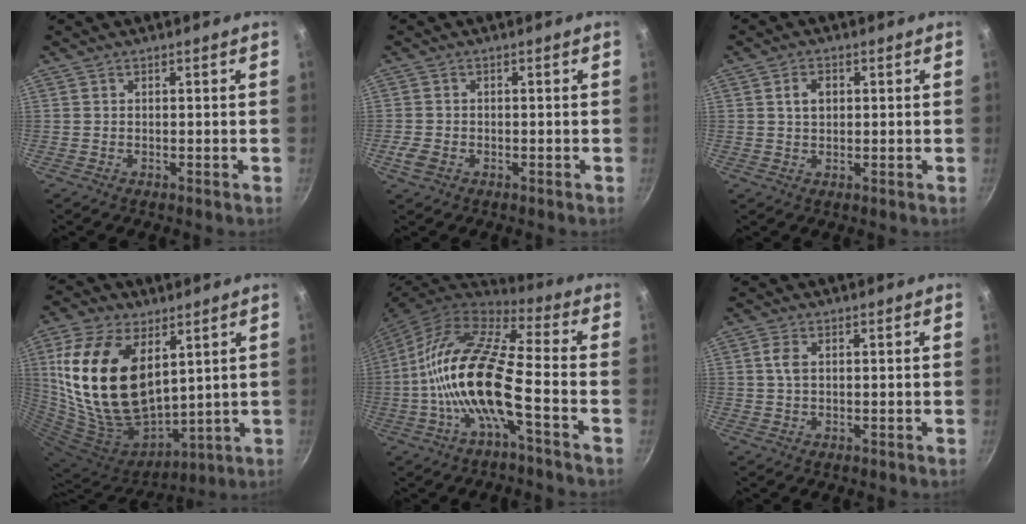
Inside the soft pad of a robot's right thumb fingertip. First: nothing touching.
{"total": 3.1, "force": [-1.2, 2.2, 1.7], "torque": [-0.034, 0.004, -0.022]}
{"total": 3.4, "force": [0.8, 2.4, 2.3], "torque": [-0.028, 0.004, 0.013]}
{"total": 24.7, "force": [6.7, 14.7, 18.7], "torque": [-0.345, -0.032, 0.141]}
{"total": 17.7, "force": [-4.4, 5.2, 16.3], "torque": [-0.314, 0.040, -0.101]}
{"total": 2.6, "force": [0.6, 1.4, 2.2], "torque": [-0.046, 0.004, 0.012]}